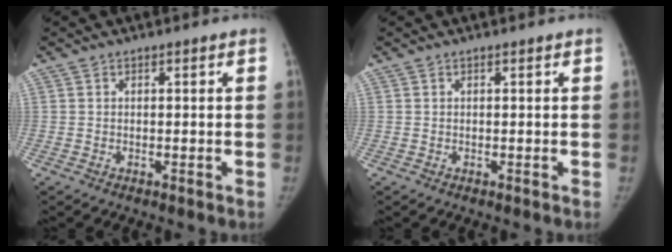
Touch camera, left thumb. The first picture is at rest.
{"total": 0.0}